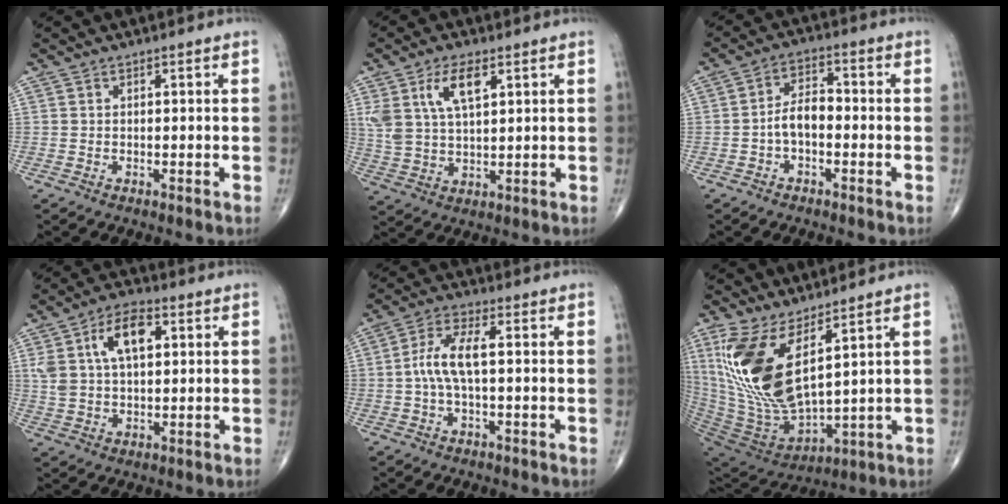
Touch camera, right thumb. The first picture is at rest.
{"total": 8.8, "force": [4.0, 3.9, 6.8], "torque": [-0.135, -0.009, 0.082]}
{"total": 5.5, "force": [-1.4, 3.2, 4.3], "torque": [-0.066, 0.027, -0.034]}
{"total": 10.6, "force": [3.4, 5.7, 8.3], "torque": [-0.145, 0.008, 0.059]}
{"total": 7.0, "force": [0.0, 2.4, 6.6], "torque": [-0.148, 0.019, -0.005]}
{"total": 18.2, "force": [7.4, 7.1, 15.0], "torque": [-0.314, -0.054, 0.165]}